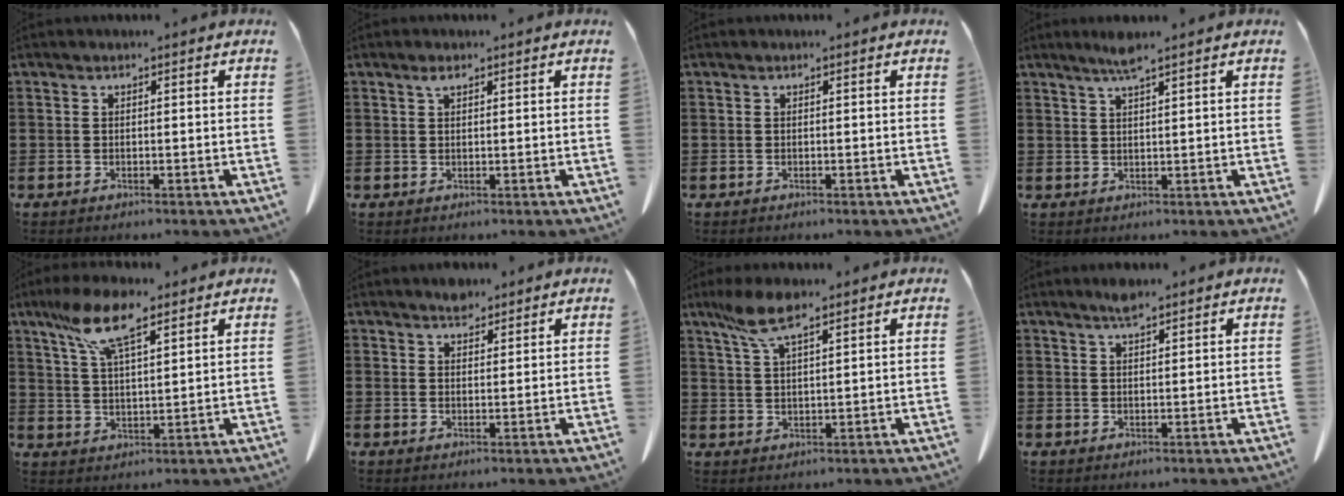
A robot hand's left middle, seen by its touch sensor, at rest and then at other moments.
{"total": 1.3, "force": [0.7, 0.4, 0.9], "torque": [-0.021, 0.000, 0.014]}
{"total": 0.0}
{"total": 2.9, "force": [2.3, 0.0, 1.9], "torque": [-0.040, 0.000, 0.041]}
{"total": 9.6, "force": [6.2, 2.6, 6.9], "torque": [-0.148, -0.001, 0.113]}
{"total": 2.3, "force": [2.2, 0.8, 0.4], "torque": [-0.004, -0.002, 0.040]}
{"total": 6.3, "force": [4.1, 1.4, 4.6], "torque": [-0.100, 0.000, 0.075]}
{"total": 2.4, "force": [2.0, 0.3, 1.3], "torque": [-0.029, -0.001, 0.038]}